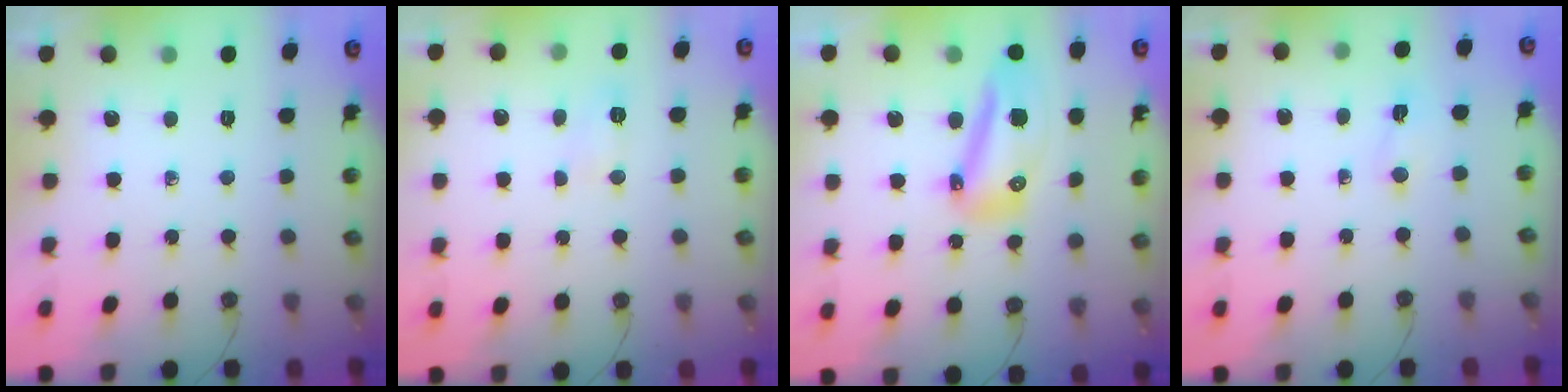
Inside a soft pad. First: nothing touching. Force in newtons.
{"total": 6.0, "press": 5.9, "slide": 0.7}
{"total": 13.9, "press": 13.8, "slide": 1.8}
{"total": 2.3, "press": 2.2, "slide": 0.7}